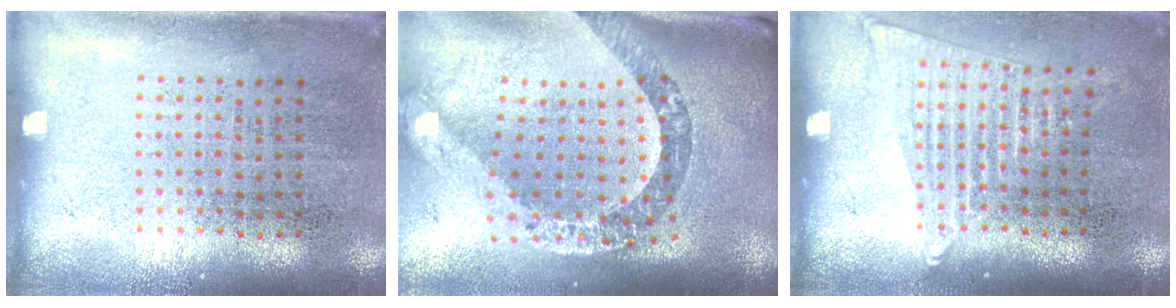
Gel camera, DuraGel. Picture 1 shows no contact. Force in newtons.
{"total": 3.7, "press": 2.6, "slide": 2.6}
{"total": 1.5, "press": 1.4, "slide": 0.7}